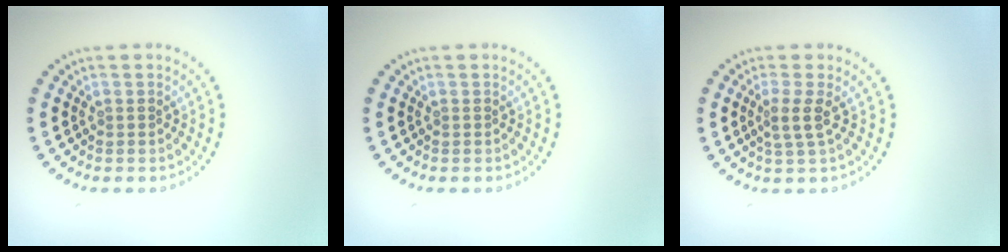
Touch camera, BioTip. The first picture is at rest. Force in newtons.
{"total": 0.0}
{"total": 1.9, "press": 1.4, "slide": 1.2}